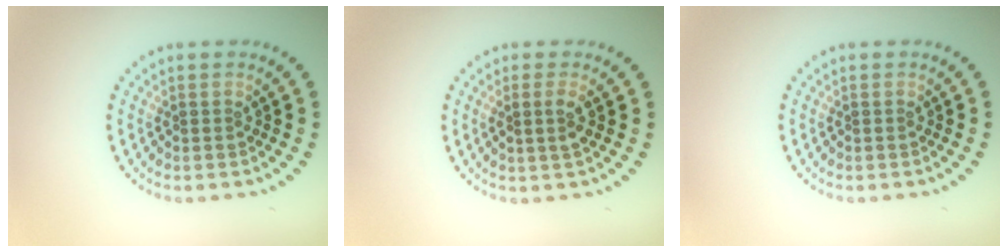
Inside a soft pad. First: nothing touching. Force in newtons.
{"total": 1.3, "press": 1.2, "slide": 0.6}
{"total": 0.0}